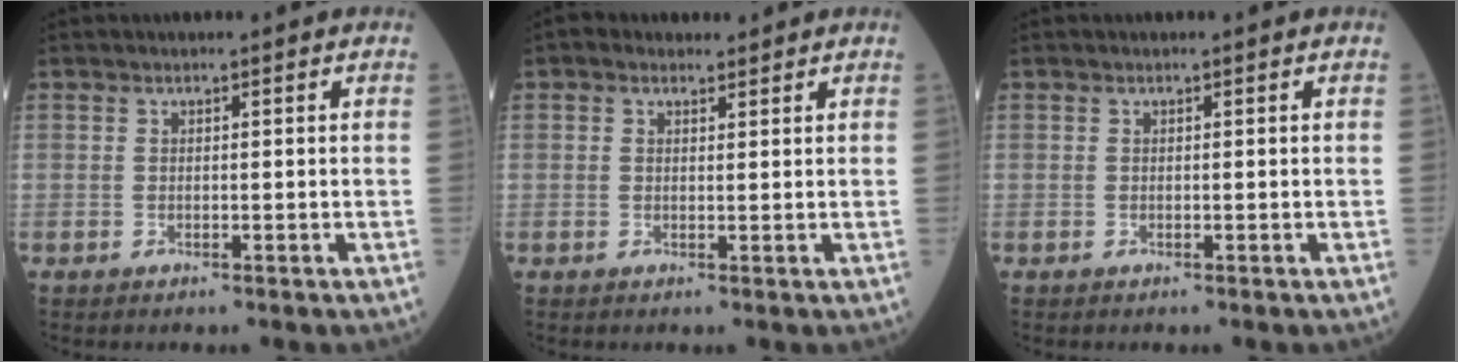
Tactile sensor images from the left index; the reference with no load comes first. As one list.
[{"total": 1.7, "force": [1.2, 1.2, 0.5], "torque": [-0.012, 0.014, 0.018]}, {"total": 0.0}]